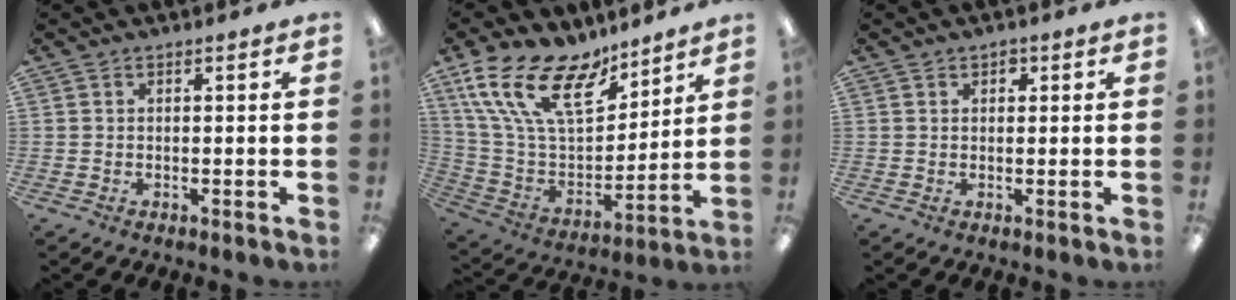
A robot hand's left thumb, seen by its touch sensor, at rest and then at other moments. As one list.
[{"total": 21.2, "force": [12.8, 10.4, 13.3], "torque": [-0.273, -0.069, 0.233]}, {"total": 1.4, "force": [0.8, 1.0, 0.6], "torque": [-0.004, 0.000, 0.011]}]